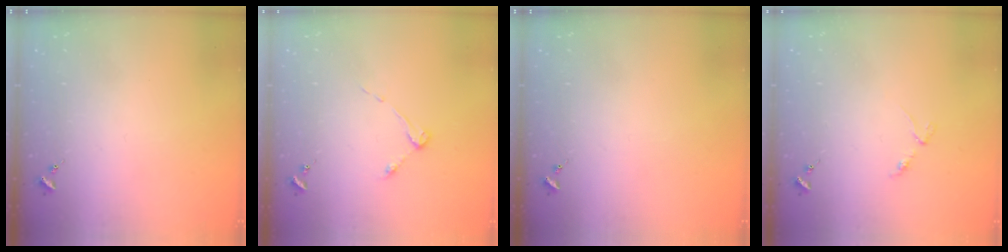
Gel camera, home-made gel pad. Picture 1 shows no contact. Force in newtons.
{"total": 3.7, "press": 3.7, "slide": 0.5}
{"total": 0.0}
{"total": 2.9, "press": 2.8, "slide": 0.4}